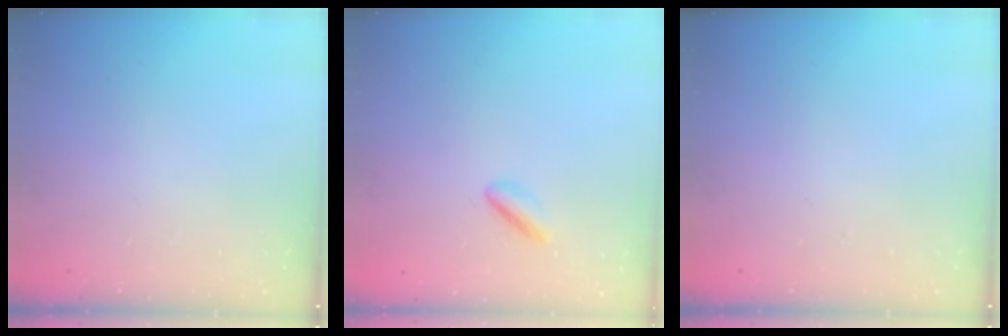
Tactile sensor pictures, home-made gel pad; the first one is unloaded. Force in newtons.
{"total": 2.5, "press": 2.5, "slide": 0.5}
{"total": 0.0}